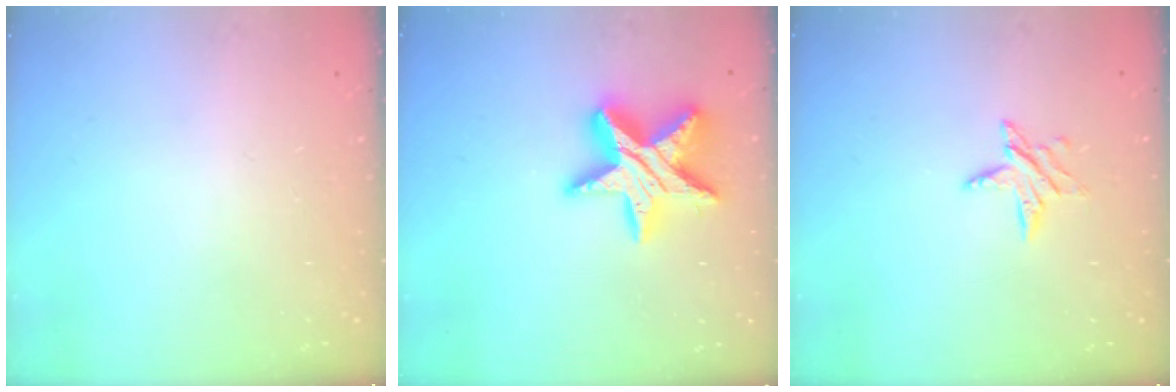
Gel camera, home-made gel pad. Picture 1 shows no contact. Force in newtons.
{"total": 17.0, "press": 16.9, "slide": 1.4}
{"total": 6.7, "press": 6.6, "slide": 0.7}